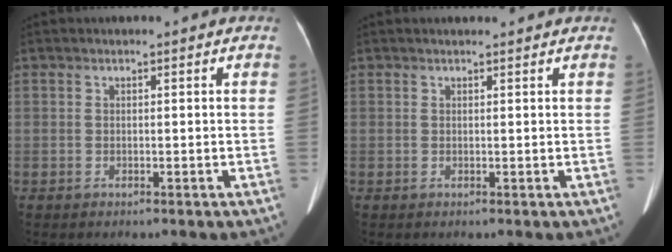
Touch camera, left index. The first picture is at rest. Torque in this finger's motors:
{"motor_torque": [0.34, -0.76, -0.02, -0.01]}